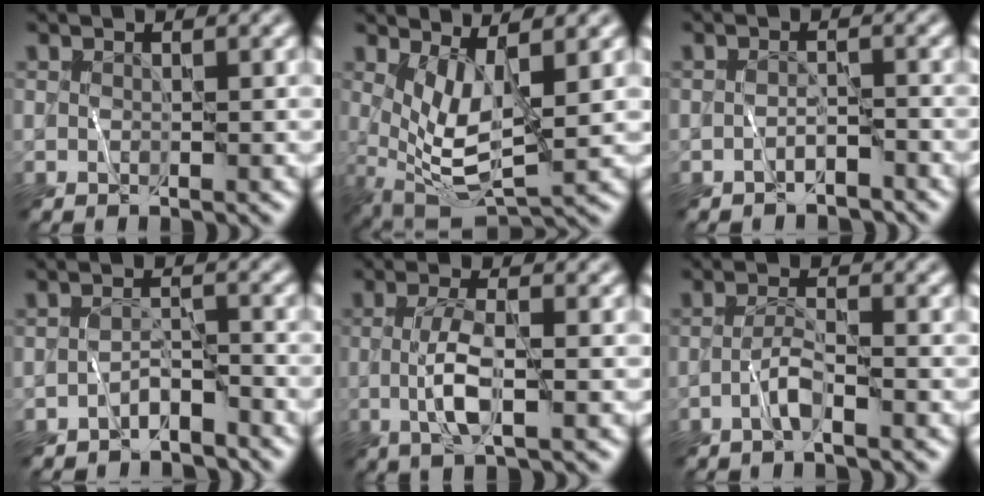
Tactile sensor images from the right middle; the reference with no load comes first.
{"total": 5.6, "force": [1.0, 2.0, 5.1], "torque": [-0.108, -0.017, 0.024]}
{"total": 1.4, "force": [-1.2, 0.4, 0.4], "torque": [-0.005, 0.004, -0.025]}
{"total": 2.4, "force": [-2.0, 0.8, 0.9], "torque": [-0.012, 0.008, -0.040]}
{"total": 3.5, "force": [-0.4, 0.8, 3.4], "torque": [-0.070, -0.002, -0.014]}
{"total": 1.9, "force": [-1.1, 0.2, 1.5], "torque": [-0.030, 0.006, -0.028]}